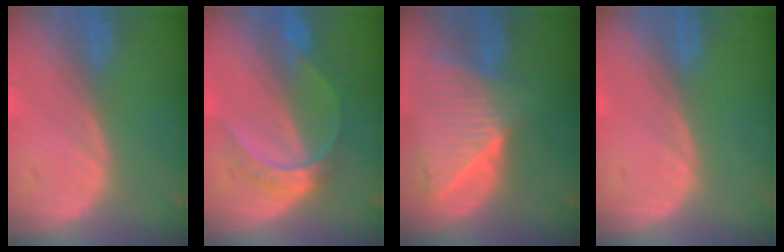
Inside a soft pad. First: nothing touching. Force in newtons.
{"total": 6.5, "press": 5.6, "slide": 3.4}
{"total": 9.1, "press": 8.1, "slide": 4.0}
{"total": 0.0}